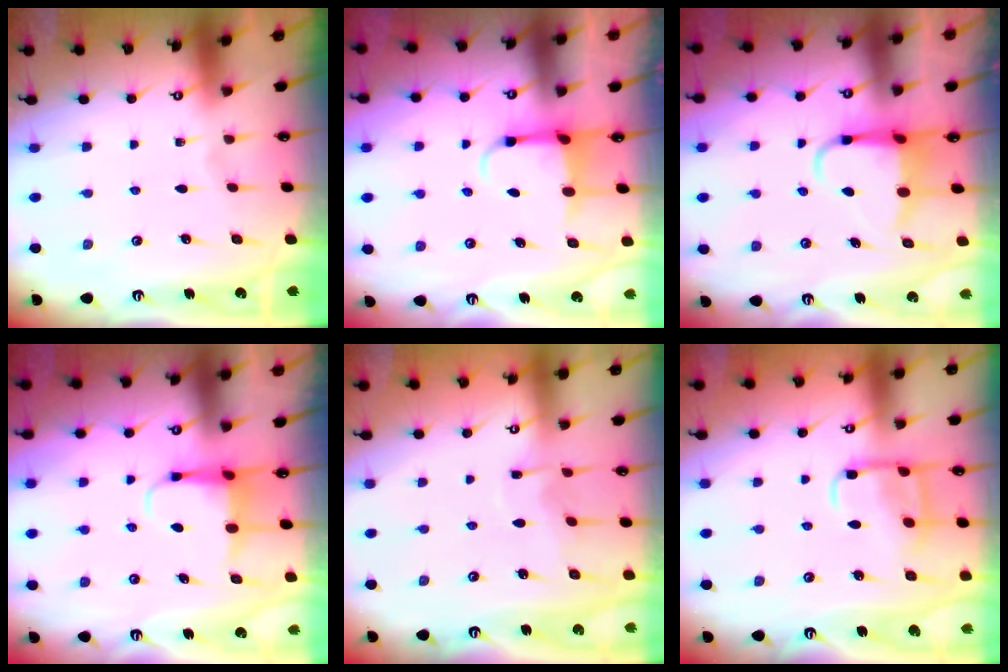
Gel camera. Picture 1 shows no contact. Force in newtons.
{"total": 3.7, "press": 3.6, "slide": 0.9}
{"total": 5.3, "press": 5.2, "slide": 0.8}
{"total": 5.3, "press": 5.3, "slide": 0.4}
{"total": 3.3, "press": 3.3, "slide": 0.2}
{"total": 9.9, "press": 9.9, "slide": 0.4}